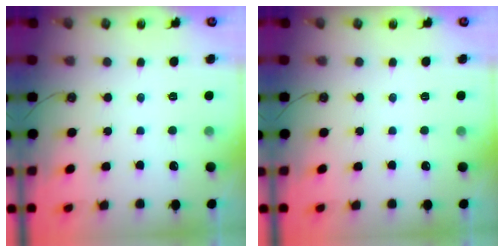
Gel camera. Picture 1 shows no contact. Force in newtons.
{"total": 0.0}